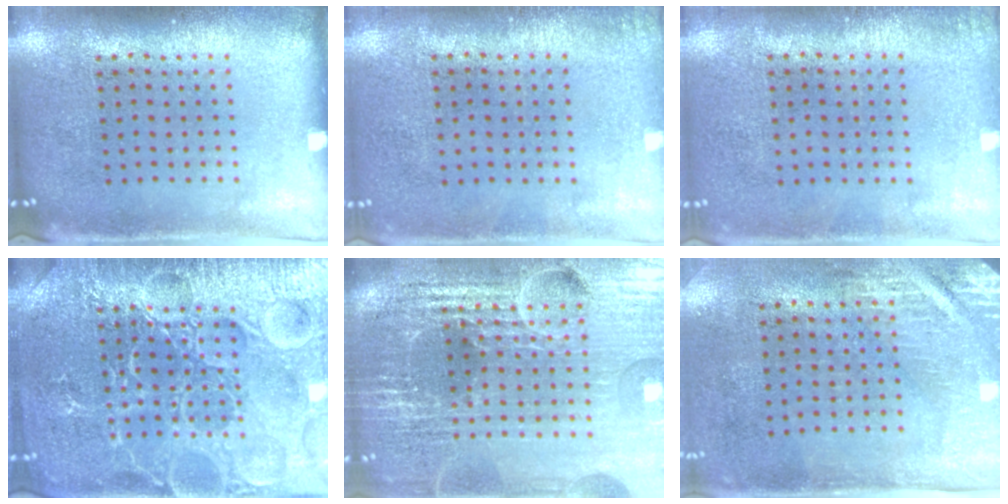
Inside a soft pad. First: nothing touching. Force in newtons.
{"total": 0.5, "press": 0.5, "slide": 0.1}
{"total": 0.5, "press": 0.5, "slide": 0.1}
{"total": 7.4, "press": 7.3, "slide": 0.9}
{"total": 6.7, "press": 5.8, "slide": 3.3}
{"total": 2.9, "press": 2.5, "slide": 1.4}